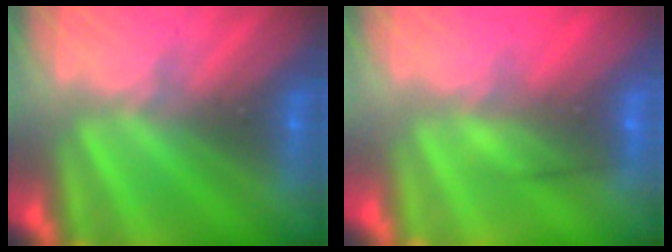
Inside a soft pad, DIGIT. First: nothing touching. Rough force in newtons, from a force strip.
{"total": 2.8}